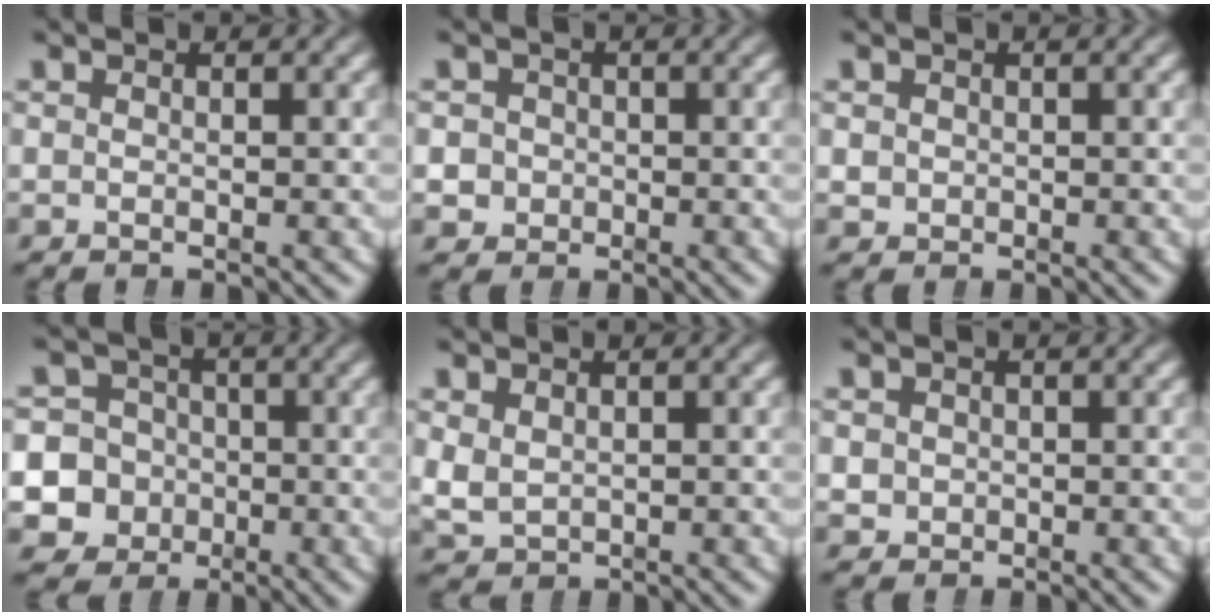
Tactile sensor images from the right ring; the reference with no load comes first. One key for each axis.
{"total": 3.9, "fx": -0.7, "fy": 3.8, "fz": 0.8, "tx": -0.023, "ty": -0.012, "tz": -0.011}
{"total": 1.2, "fx": 0.0, "fy": 1.1, "fz": 0.2, "tx": -0.010, "ty": -0.005, "tz": 0.006}
{"total": 14.4, "fx": -4.0, "fy": 13.4, "fz": 3.3, "tx": -0.102, "ty": -0.071, "tz": -0.065}
{"total": 2.7, "fx": 0.3, "fy": 2.4, "fz": 1.1, "tx": -0.042, "ty": -0.018, "tz": 0.021}
{"total": 1.9, "fx": 0.0, "fy": 1.8, "fz": 0.4, "tx": -0.016, "ty": -0.007, "tz": 0.005}